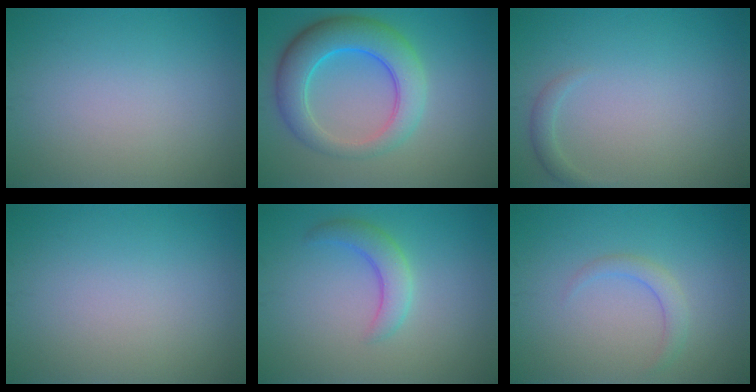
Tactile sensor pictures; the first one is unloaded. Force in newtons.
{"total": 6.9, "press": 6.9, "slide": 0.3}
{"total": 1.1, "press": 1.1, "slide": 0.0}
{"total": 0.0}
{"total": 2.9, "press": 2.9, "slide": 0.2}
{"total": 1.6, "press": 1.6, "slide": 0.1}